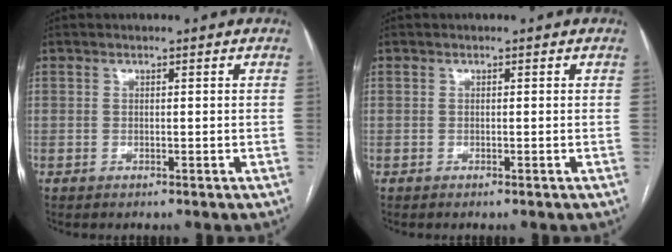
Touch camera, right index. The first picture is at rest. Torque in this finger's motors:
{"motor_torque": [-0.05, -0.02, -0.01, 0.01]}